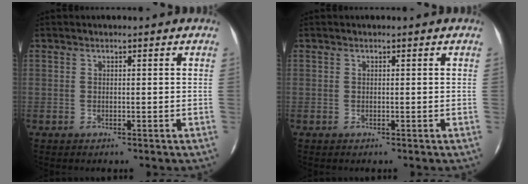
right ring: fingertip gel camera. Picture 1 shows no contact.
{"total": 0.0}